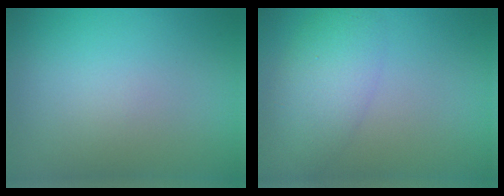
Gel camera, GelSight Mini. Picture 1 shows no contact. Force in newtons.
{"total": 4.2, "press": 4.2, "slide": 0.2}